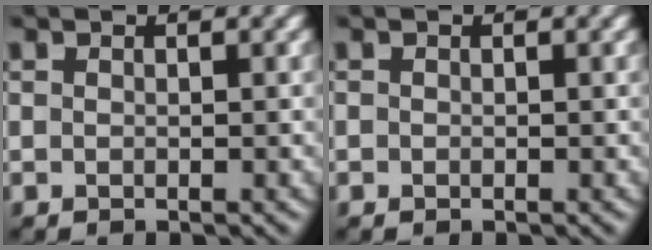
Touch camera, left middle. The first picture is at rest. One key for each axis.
{"total": 0.0}